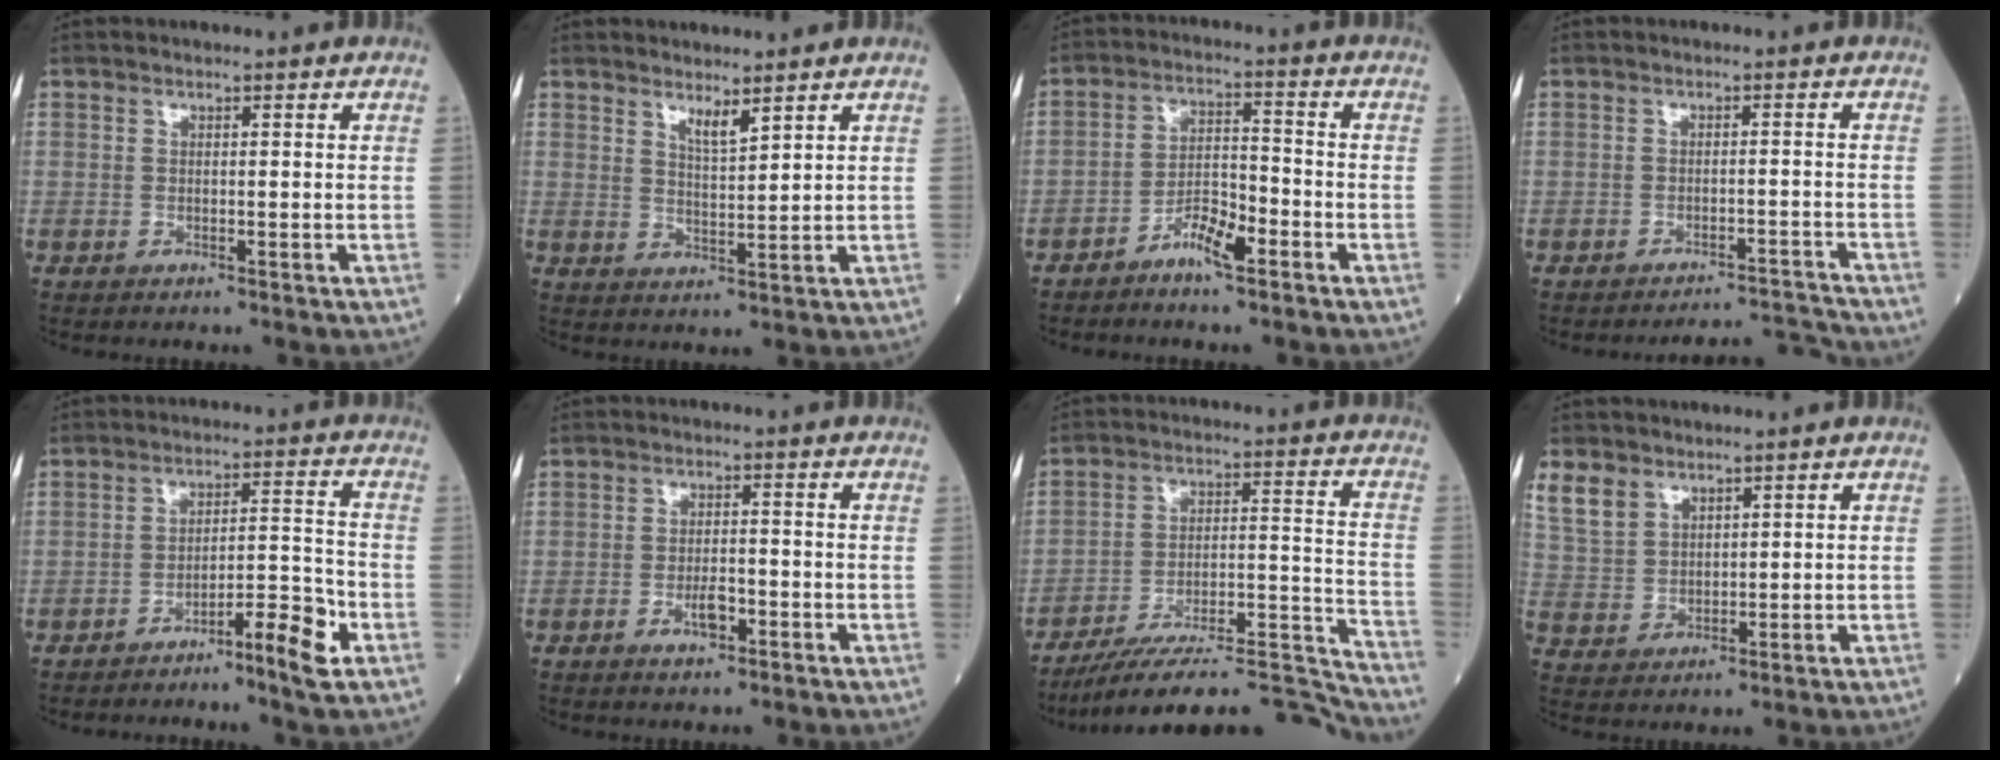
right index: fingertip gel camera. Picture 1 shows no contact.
{"total": 2.8, "force": [2.3, 0.2, 1.6], "torque": [-0.034, -0.013, 0.045]}
{"total": 5.5, "force": [-3.7, 1.2, 3.9], "torque": [-0.074, 0.011, -0.069]}
{"total": 5.0, "force": [-4.7, -1.6, -1.0], "torque": [0.020, 0.004, -0.068]}
{"total": 6.7, "force": [-4.2, 0.2, 5.2], "torque": [-0.073, 0.010, -0.069]}
{"total": 3.1, "force": [-1.6, 1.0, 2.4], "torque": [-0.040, 0.003, -0.028]}
{"total": 18.6, "force": [-17.8, -0.1, 5.3], "torque": [-0.065, 0.035, -0.273]}
{"total": 6.0, "force": [4.1, 3.8, 2.0], "torque": [-0.051, 0.012, 0.097]}